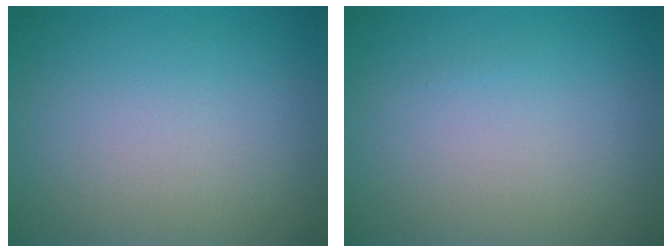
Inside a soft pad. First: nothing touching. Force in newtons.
{"total": 0.0}